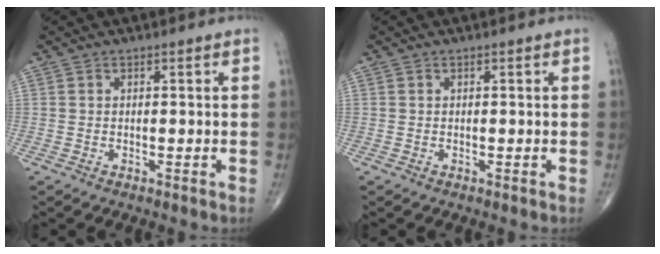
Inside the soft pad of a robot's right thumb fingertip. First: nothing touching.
{"total": 0.0}